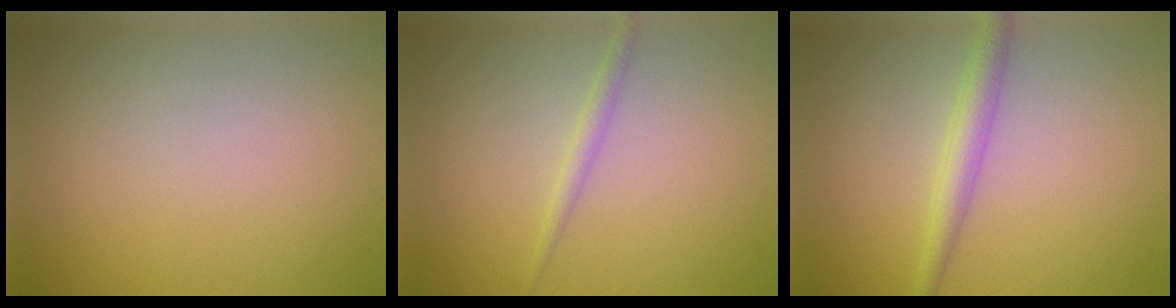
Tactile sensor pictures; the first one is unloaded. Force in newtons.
{"total": 1.2, "press": 1.2, "slide": 0.0}
{"total": 2.5, "press": 2.5, "slide": 0.1}